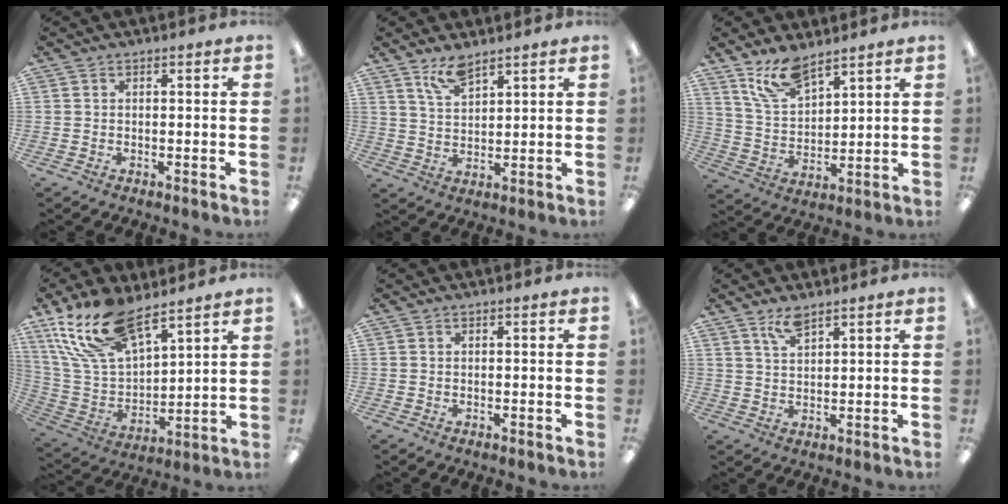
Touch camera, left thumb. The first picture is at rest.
{"total": 6.6, "force": [5.2, 2.3, 3.5], "torque": [-0.071, -0.020, 0.094]}
{"total": 10.7, "force": [8.3, 4.4, 5.2], "torque": [-0.106, -0.035, 0.154]}
{"total": 19.6, "force": [13.3, 8.7, 11.4], "torque": [-0.250, -0.057, 0.242]}
{"total": 0.0}
{"total": 4.7, "force": [3.6, 1.3, 2.7], "torque": [-0.062, -0.004, 0.066]}